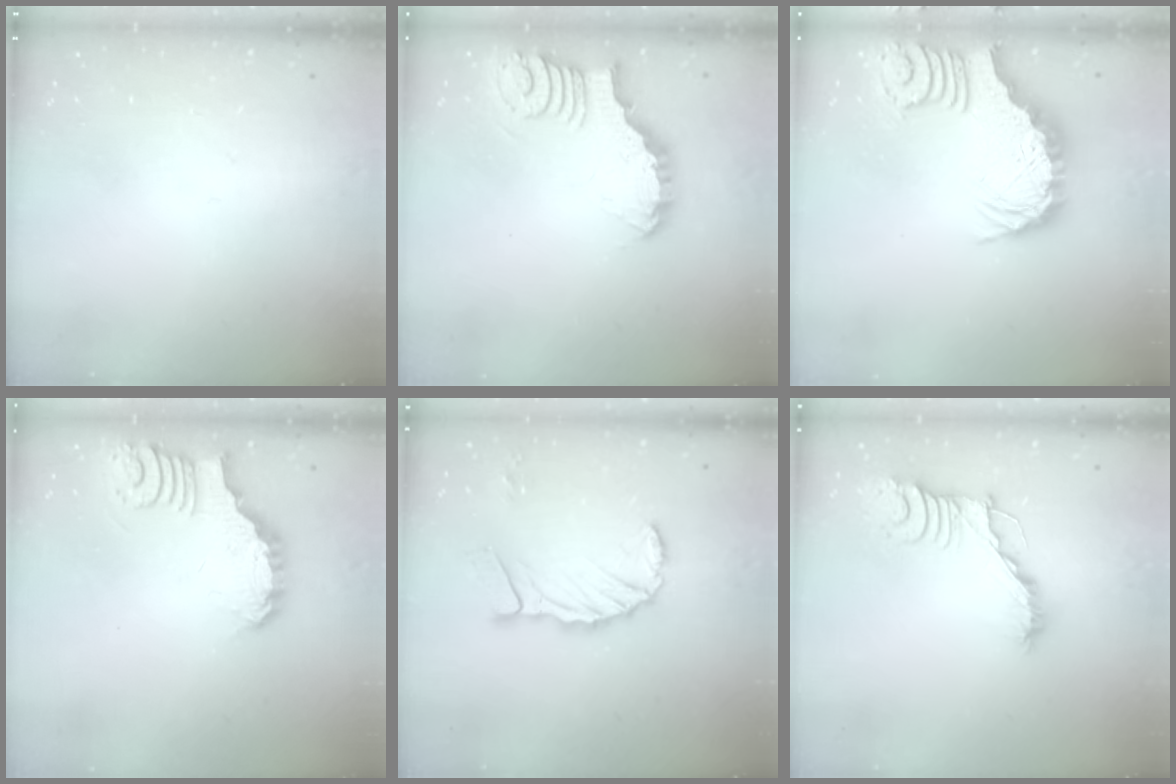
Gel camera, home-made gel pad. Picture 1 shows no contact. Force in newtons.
{"total": 4.9, "press": 4.8, "slide": 0.3}
{"total": 3.7, "press": 3.6, "slide": 0.7}
{"total": 3.8, "press": 3.8, "slide": 0.3}
{"total": 10.7, "press": 10.6, "slide": 1.3}
{"total": 13.4, "press": 13.4, "slide": 0.3}